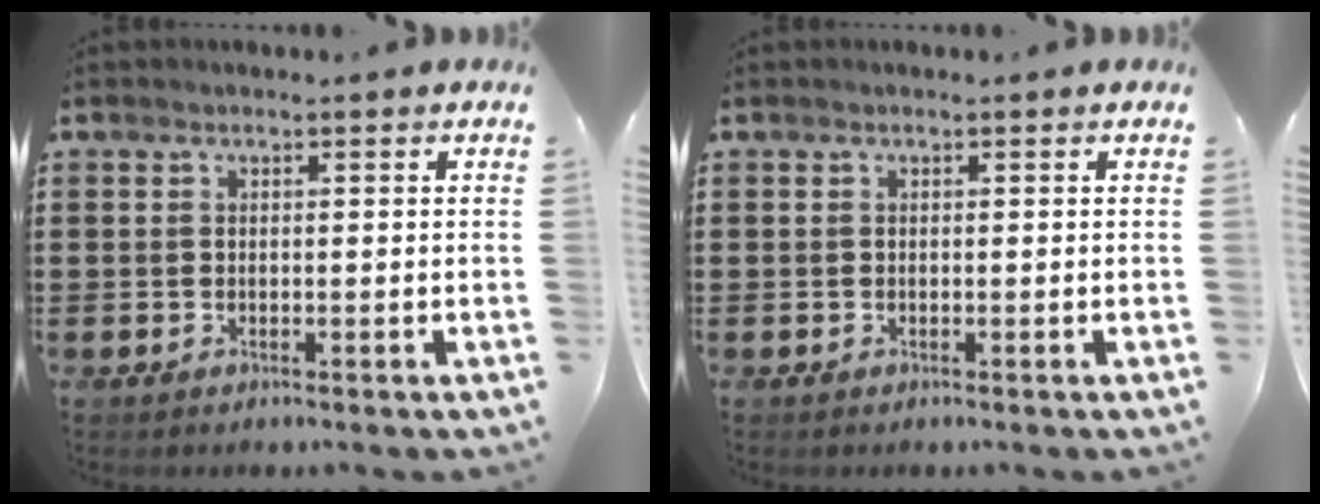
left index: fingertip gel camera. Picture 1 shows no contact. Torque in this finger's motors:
{"motor_torque": [-0.01, 0.00, 0.00, 0.00]}